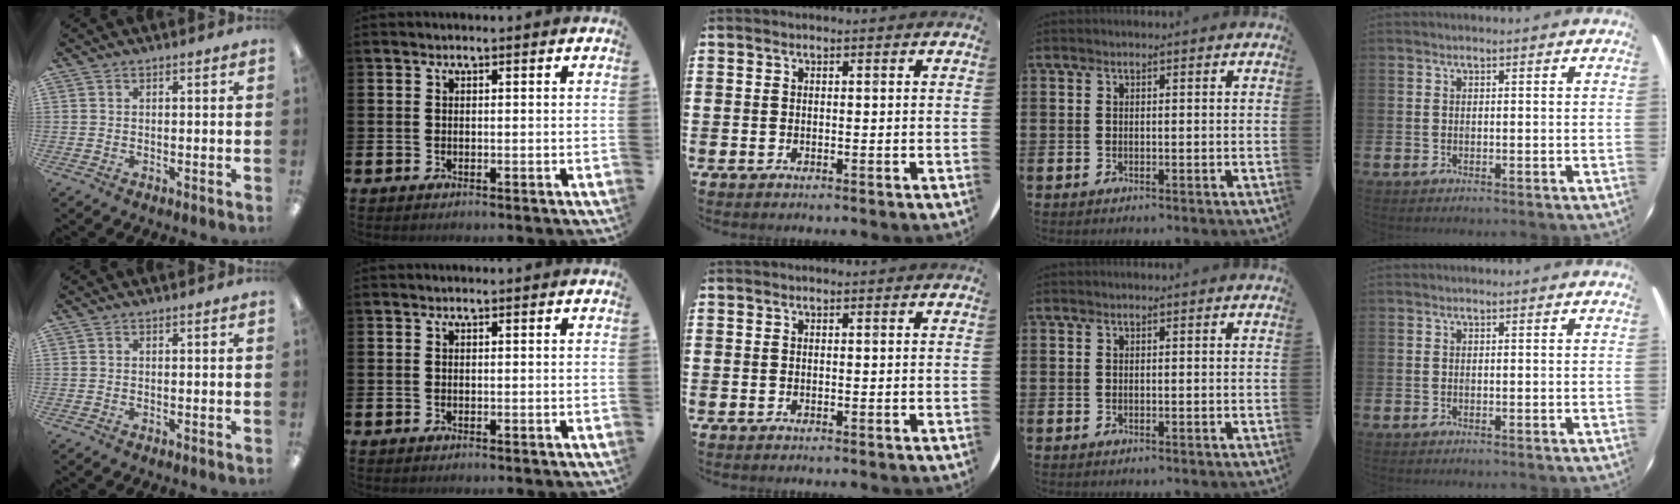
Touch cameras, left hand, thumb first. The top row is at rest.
{}